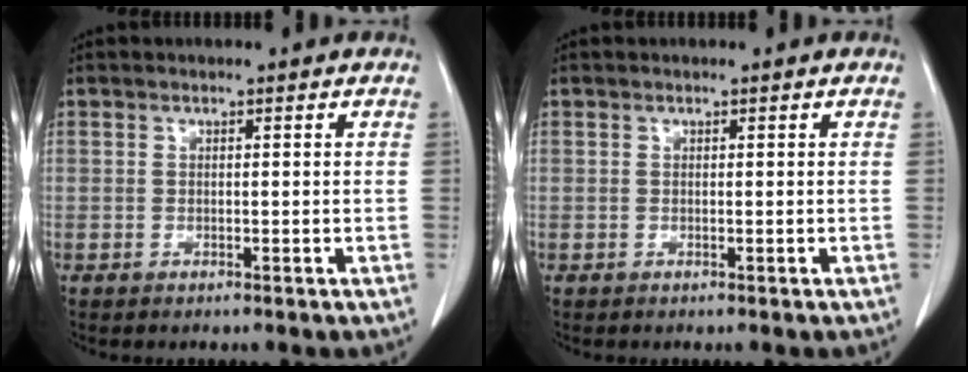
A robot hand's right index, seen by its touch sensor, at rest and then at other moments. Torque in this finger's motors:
{"motor_torque": [0.00, 0.00, 0.00, 0.01]}